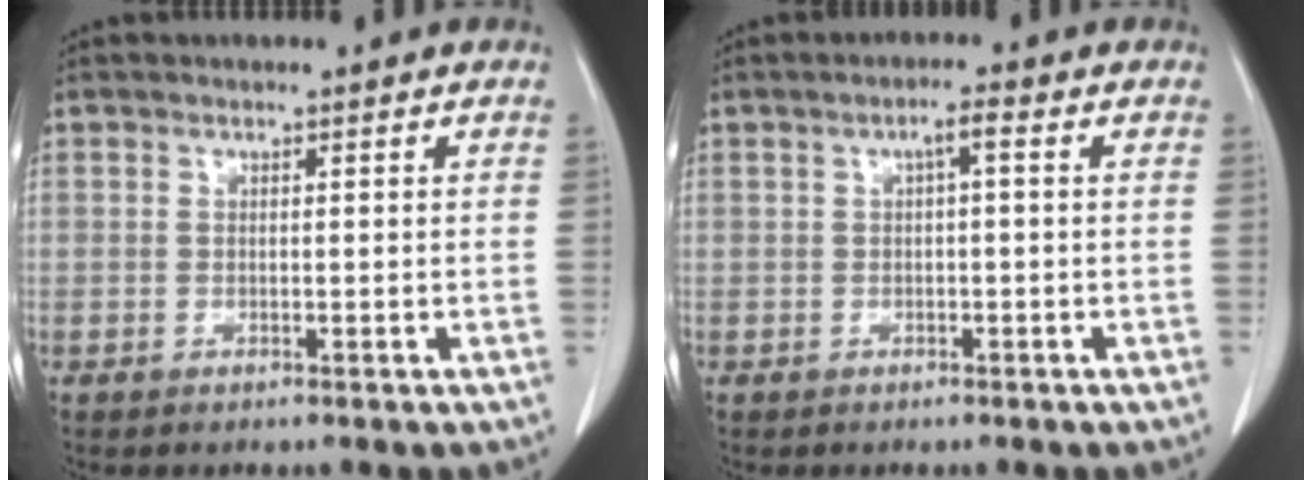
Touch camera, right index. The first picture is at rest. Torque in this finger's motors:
{"motor_torque": [0.26, -0.05, -0.01, 0.04]}